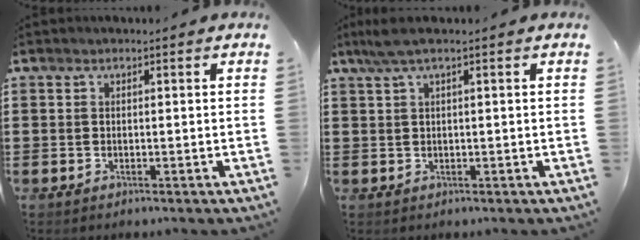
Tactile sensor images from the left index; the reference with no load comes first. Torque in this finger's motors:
{"motor_torque": [0.51, -0.57, 0.29, 0.09]}